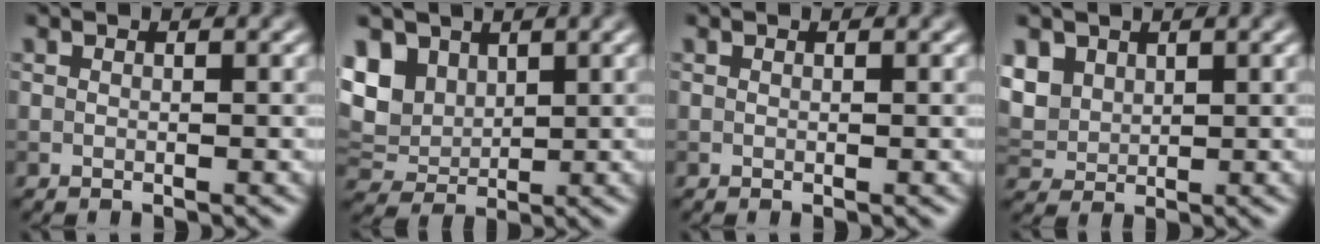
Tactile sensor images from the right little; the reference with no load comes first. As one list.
[{"total": 6.2, "force": [2.7, 4.5, 3.3], "torque": [-0.097, 0.017, 0.054]}, {"total": 0.0}, {"total": 4.2, "force": [1.9, 3.2, 2.0], "torque": [-0.068, 0.007, 0.048]}]